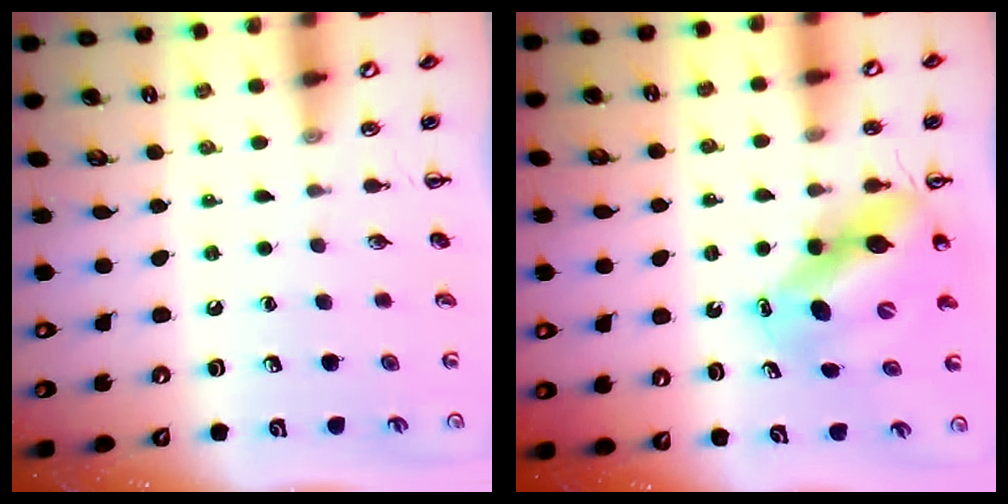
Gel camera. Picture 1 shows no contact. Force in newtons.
{"total": 9.8, "press": 9.4, "slide": 2.6}